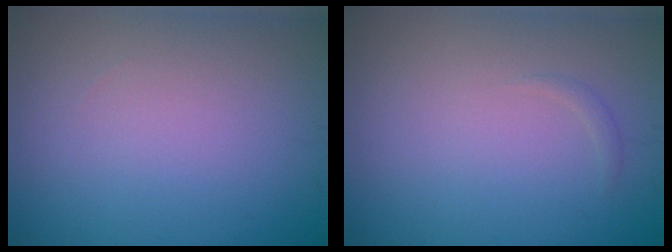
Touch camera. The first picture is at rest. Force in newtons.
{"total": 0.5, "press": 0.5, "slide": 0.0}